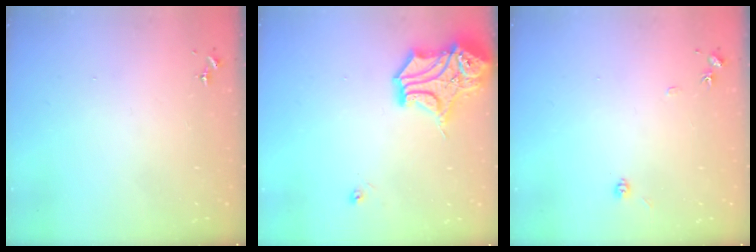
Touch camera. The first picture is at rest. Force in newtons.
{"total": 16.0, "press": 15.9, "slide": 2.2}
{"total": 6.6, "press": 6.5, "slide": 0.7}